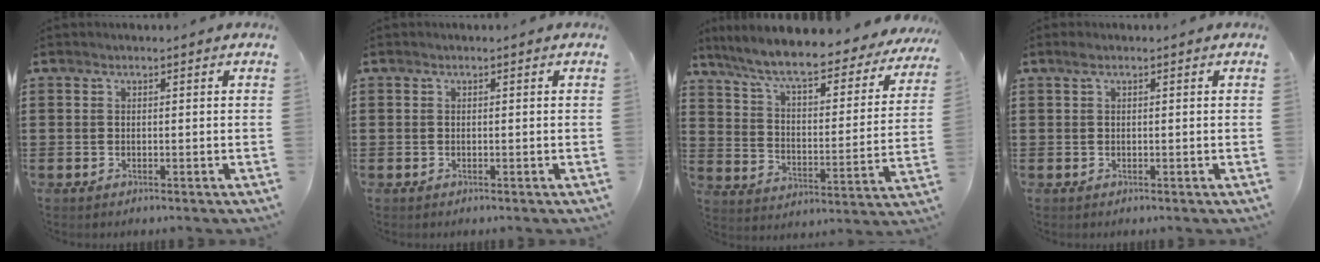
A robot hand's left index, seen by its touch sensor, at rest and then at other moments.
{"total": 0.0}
{"total": 8.3, "force": [7.1, 0.8, 4.3], "torque": [-0.110, -0.048, 0.117]}
{"total": 0.7, "force": [0.4, 0.1, 0.6], "torque": [-0.012, 0.002, 0.007]}